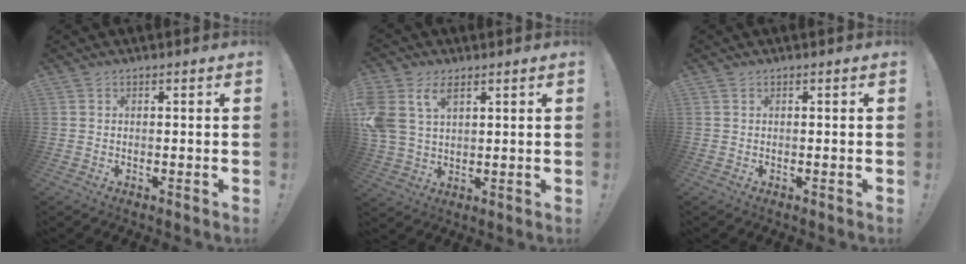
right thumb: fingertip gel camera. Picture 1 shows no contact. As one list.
[{"total": 9.4, "force": [4.6, 5.8, 5.7], "torque": [-0.131, -0.011, 0.089]}, {"total": 0.0}]